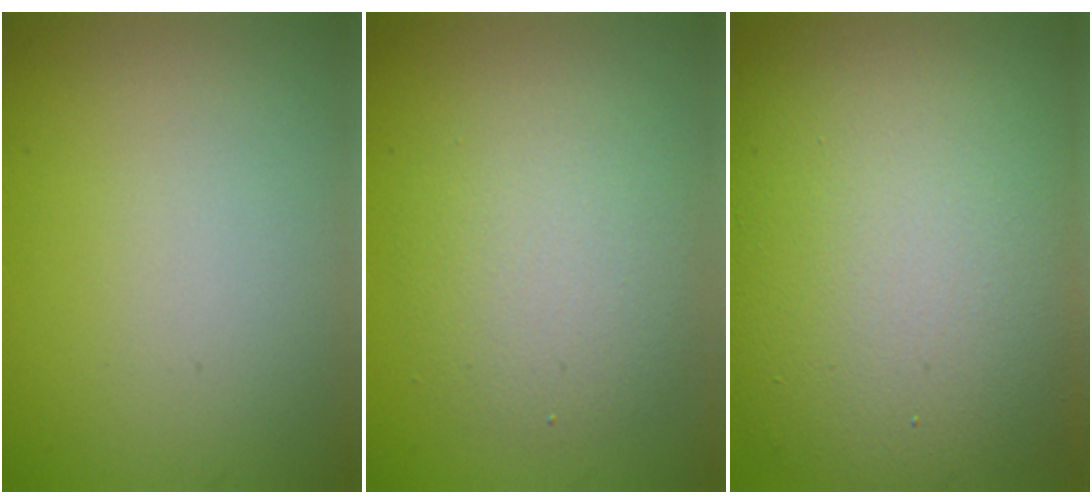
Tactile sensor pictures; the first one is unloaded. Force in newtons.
{"total": 4.1, "press": 4.1, "slide": 0.3}
{"total": 14.8, "press": 14.8, "slide": 0.7}